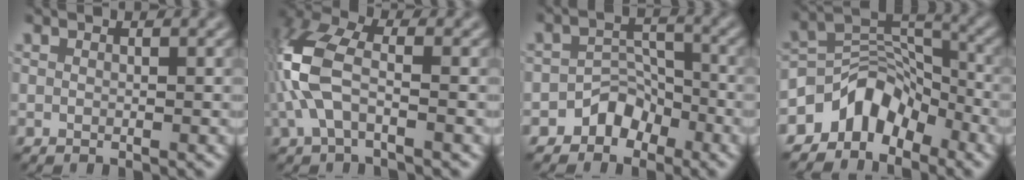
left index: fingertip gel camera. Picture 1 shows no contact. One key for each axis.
{"total": 6.3, "fx": -1.3, "fy": 3.0, "fz": 5.4, "tx": -0.142, "ty": 0.018, "tz": -0.036}
{"total": 3.2, "fx": -2.3, "fy": 2.0, "fz": 0.7, "tx": 0.003, "ty": 0.010, "tz": -0.040}
{"total": 5.7, "fx": -4.3, "fy": 3.3, "fz": 1.9, "tx": -0.008, "ty": 0.007, "tz": -0.084}